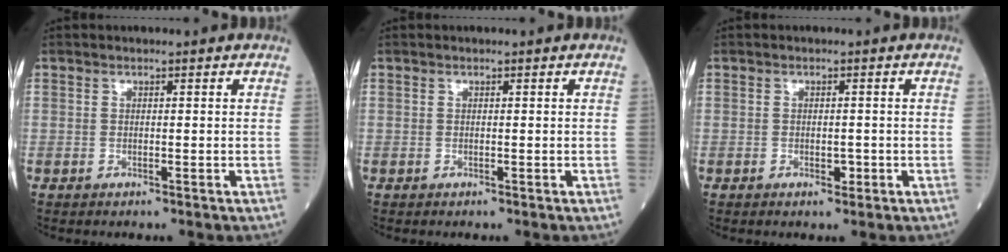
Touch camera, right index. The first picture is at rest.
{"total": 0.0}
{"total": 1.6, "force": [-0.7, 0.8, 1.2], "torque": [-0.014, 0.001, -0.010]}